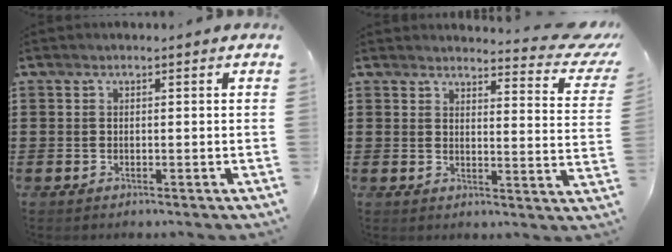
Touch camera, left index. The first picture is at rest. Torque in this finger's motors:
{"motor_torque": [2.14, 0.00, 0.11, 0.01]}